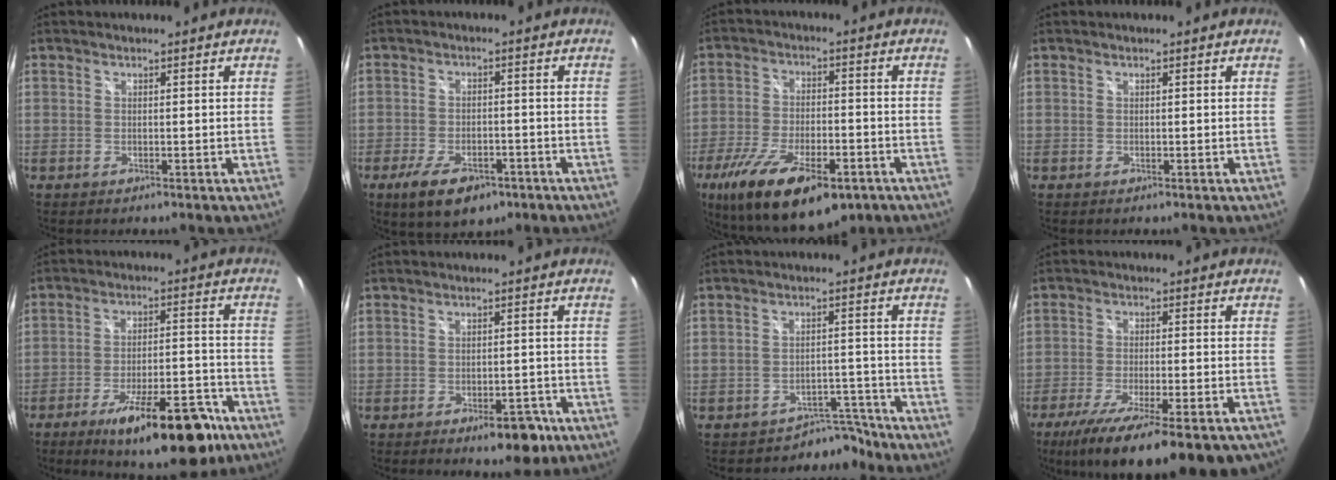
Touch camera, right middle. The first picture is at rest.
{"total": 9.4, "force": [-5.6, 4.4, 6.1], "torque": [-0.132, -0.015, -0.087]}
{"total": 20.6, "force": [-11.9, 8.2, 14.6], "torque": [-0.290, -0.048, -0.189]}
{"total": 0.0}
{"total": 17.9, "force": [-11.3, 5.2, 12.9], "torque": [-0.196, -0.014, -0.160]}
{"total": 6.1, "force": [-3.5, 3.0, 4.1], "torque": [-0.052, 0.006, -0.035]}
{"total": 5.2, "force": [-4.6, 2.3, -0.7], "torque": [0.020, 0.028, -0.065]}
{"total": 20.1, "force": [-14.3, 4.1, 13.5], "torque": [-0.240, -0.067, -0.217]}